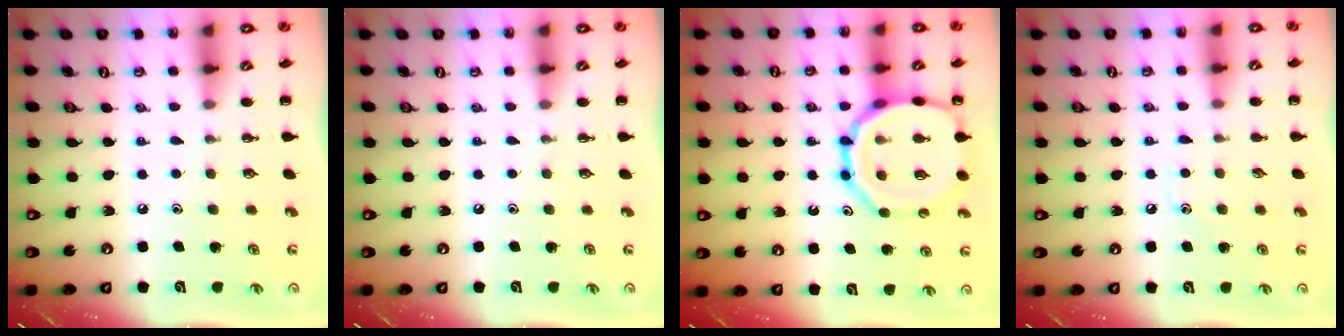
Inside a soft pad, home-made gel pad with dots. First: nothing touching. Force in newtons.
{"total": 0.0}
{"total": 16.6, "press": 16.5, "slide": 2.1}
{"total": 6.5, "press": 6.1, "slide": 2.2}